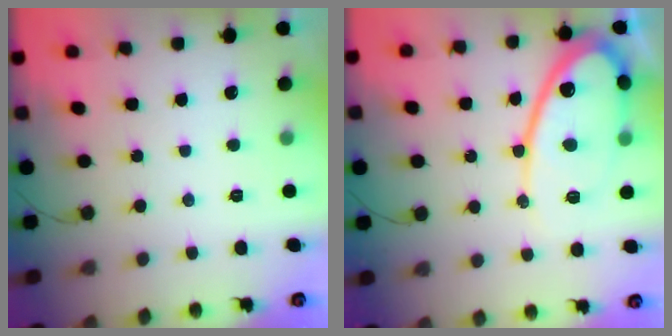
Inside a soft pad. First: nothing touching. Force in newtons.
{"total": 16.3, "press": 16.2, "slide": 1.4}